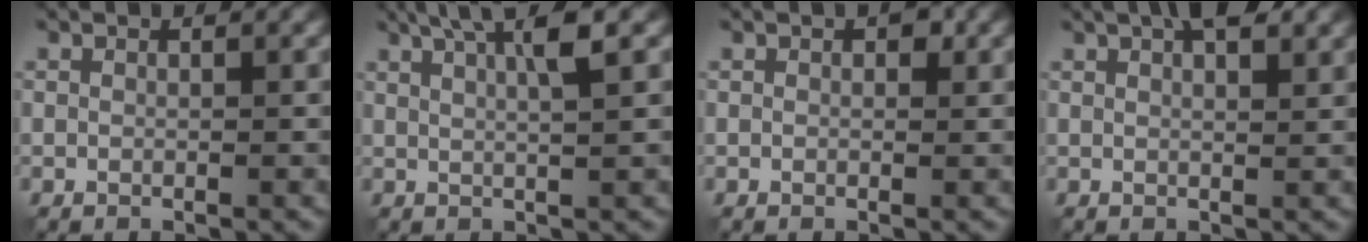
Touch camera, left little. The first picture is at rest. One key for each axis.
{"total": 4.3, "fx": 1.9, "fy": 0.7, "fz": 3.8, "tx": -0.056, "ty": 0.011, "tz": 0.026}
{"total": 1.0, "fx": 0.2, "fy": 0.6, "fz": 0.7, "tx": -0.006, "ty": -0.002, "tz": 0.002}
{"total": 3.9, "fx": 2.3, "fy": 1.1, "fz": 2.9, "tx": -0.040, "ty": 0.008, "tz": 0.028}